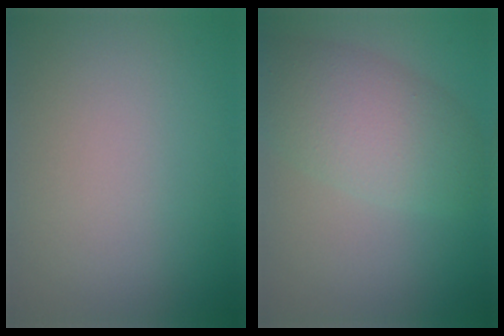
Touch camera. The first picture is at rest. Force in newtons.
{"total": 5.6, "press": 5.6, "slide": 0.1}